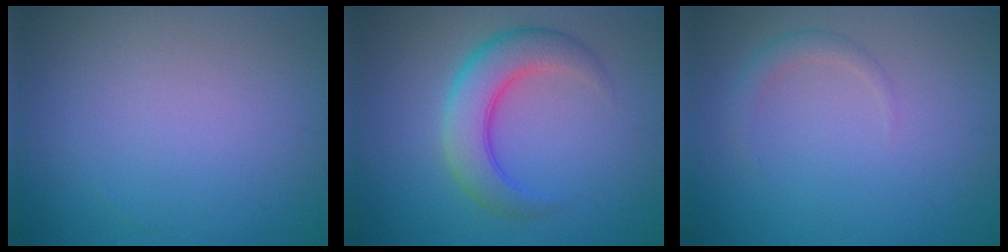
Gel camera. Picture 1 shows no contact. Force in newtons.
{"total": 5.2, "press": 5.2, "slide": 0.3}
{"total": 1.3, "press": 1.3, "slide": 0.1}